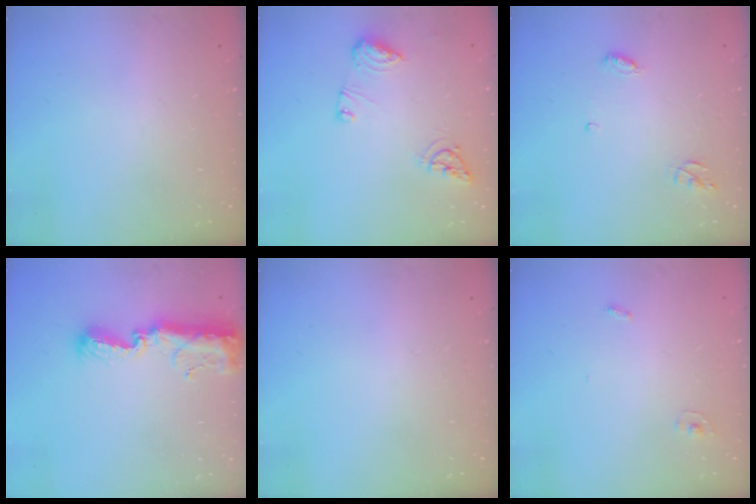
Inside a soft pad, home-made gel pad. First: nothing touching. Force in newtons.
{"total": 9.7, "press": 9.6, "slide": 1.1}
{"total": 5.1, "press": 5.1, "slide": 0.4}
{"total": 11.5, "press": 11.4, "slide": 0.9}
{"total": 0.0}
{"total": 2.4, "press": 2.4, "slide": 0.2}